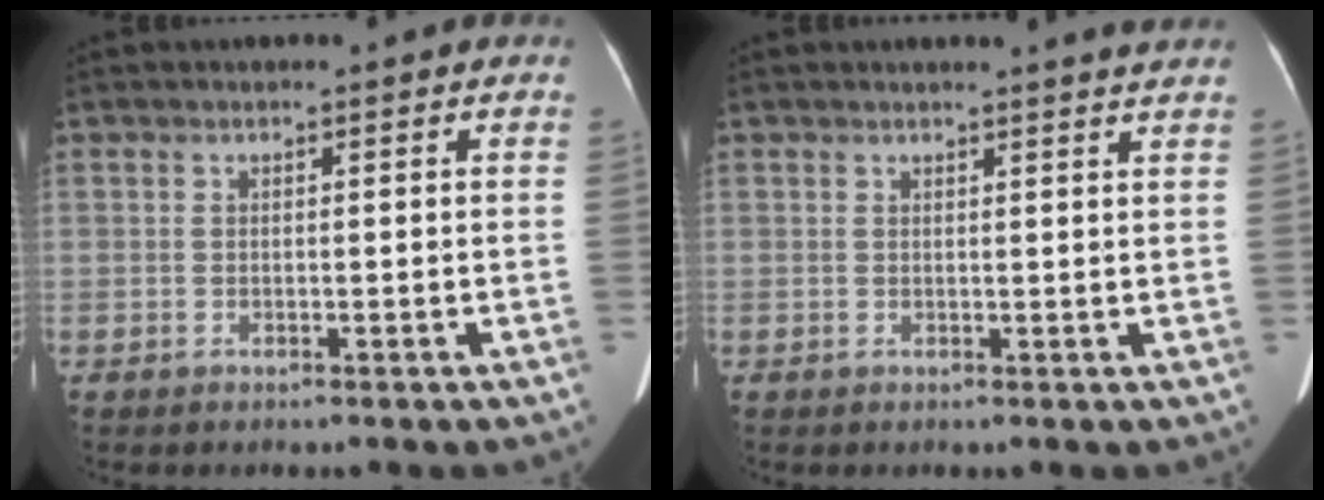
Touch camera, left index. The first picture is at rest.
{"total": 3.2, "force": [3.1, -0.5, 0.8], "torque": [-0.014, -0.004, 0.025]}